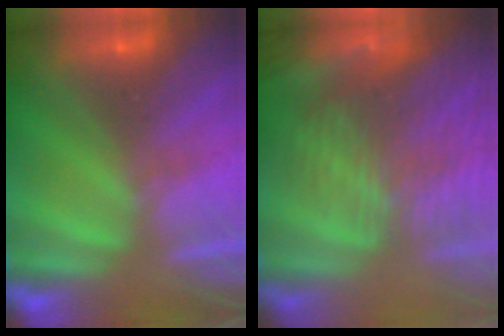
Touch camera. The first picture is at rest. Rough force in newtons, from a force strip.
{"total": 8.6}